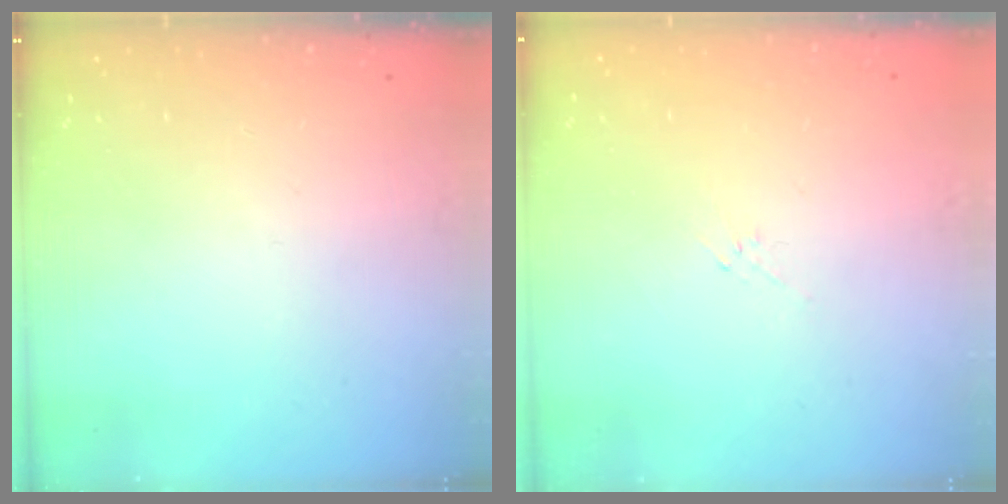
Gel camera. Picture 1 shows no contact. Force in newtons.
{"total": 2.1, "press": 2.0, "slide": 0.6}